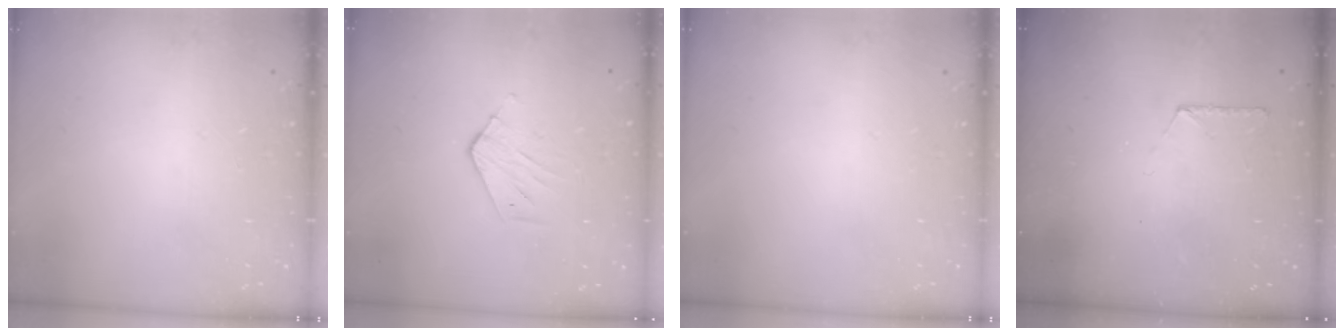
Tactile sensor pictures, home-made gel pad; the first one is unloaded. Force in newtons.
{"total": 3.3, "press": 3.3, "slide": 0.2}
{"total": 0.0}
{"total": 5.2, "press": 5.1, "slide": 0.6}